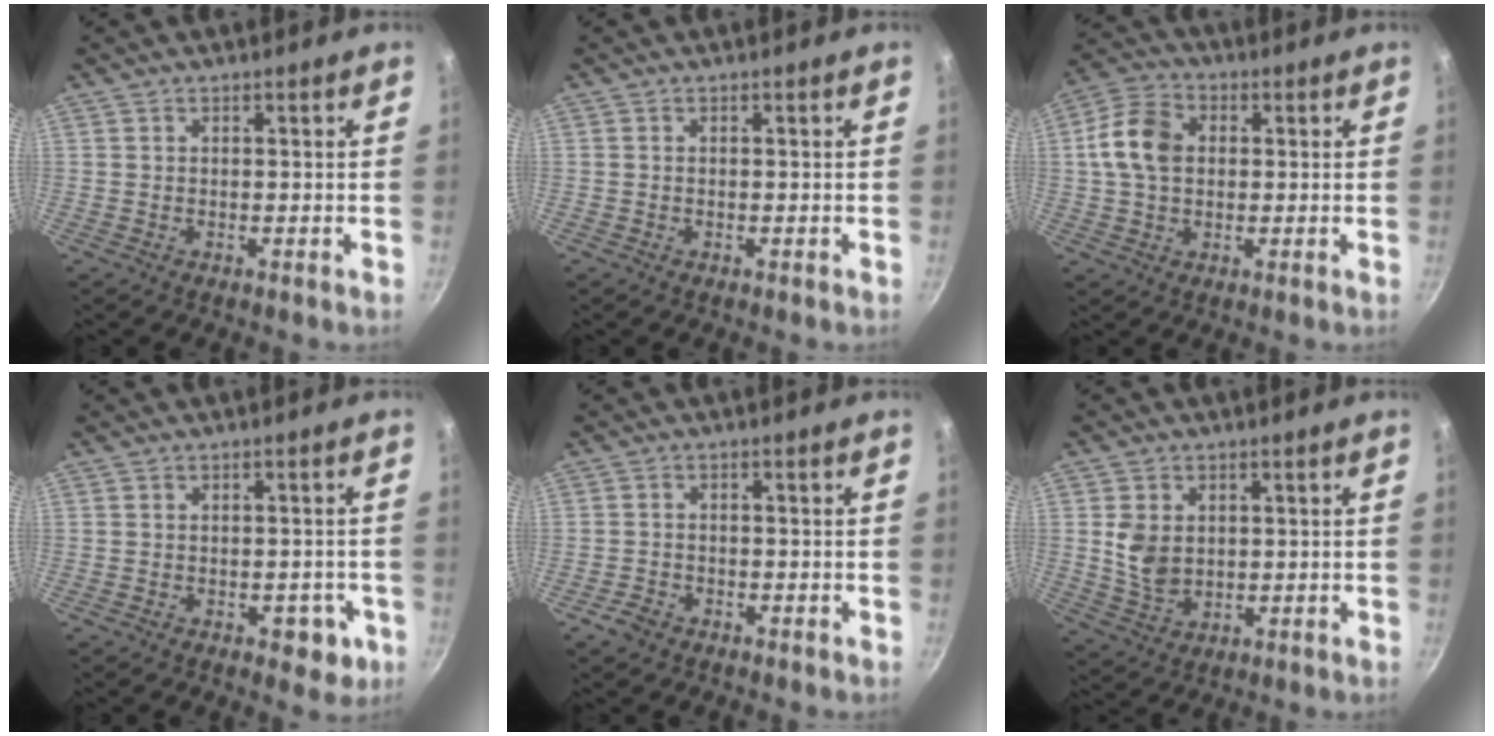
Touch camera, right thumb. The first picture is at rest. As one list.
[{"total": 0.0}, {"total": 10.2, "force": [1.1, 7.4, 7.0], "torque": [-0.119, 0.018, 0.008]}, {"total": 5.4, "force": [-2.0, 3.3, 3.7], "torque": [-0.015, 0.012, -0.017]}, {"total": 2.9, "force": [-1.9, 1.9, 1.1], "torque": [-0.022, 0.021, -0.033]}, {"total": 7.3, "force": [1.0, 5.5, 4.7], "torque": [-0.074, -0.014, 0.027]}]